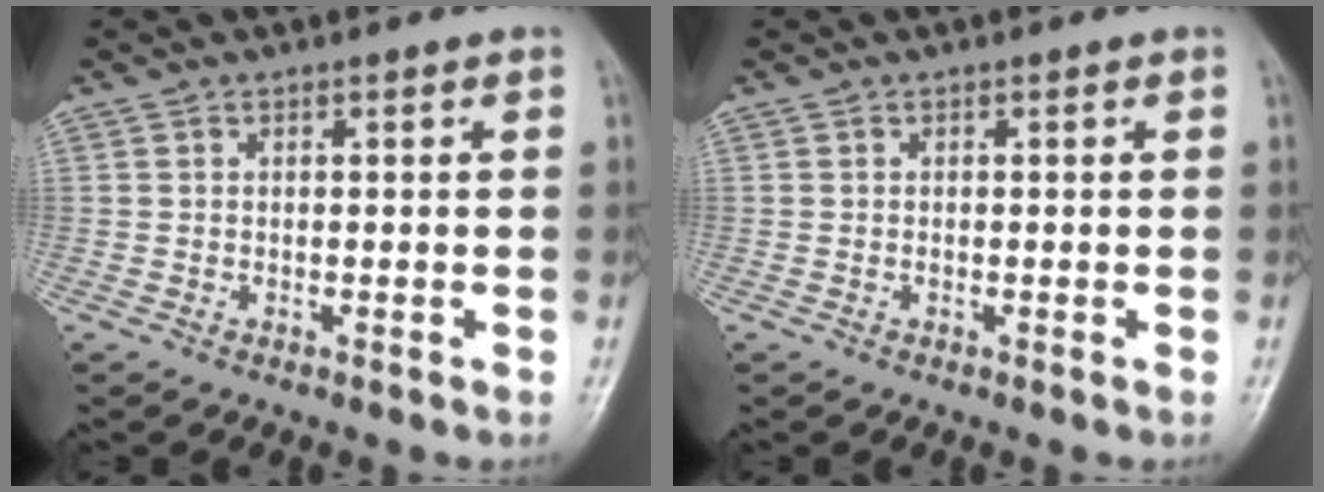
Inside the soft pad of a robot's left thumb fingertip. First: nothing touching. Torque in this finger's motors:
{"motor_torque": [-0.01, -0.01, 0.08, 0.05, 0.00]}